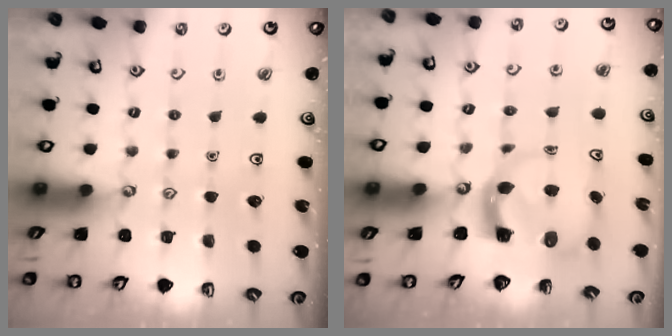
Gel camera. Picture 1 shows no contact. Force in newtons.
{"total": 3.7, "press": 3.6, "slide": 0.5}